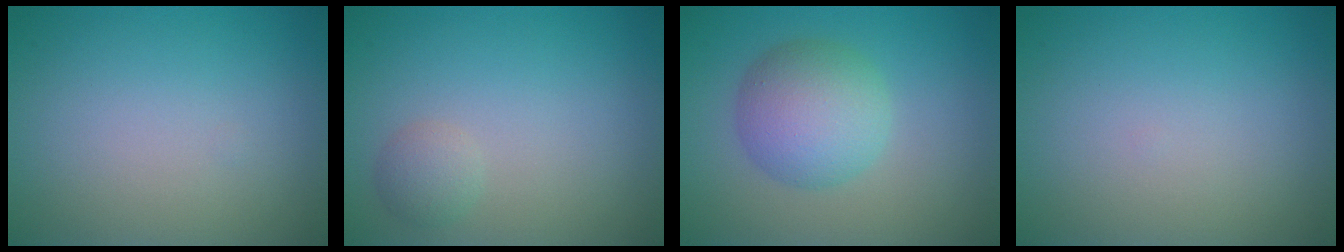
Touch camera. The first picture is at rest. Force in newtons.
{"total": 1.5, "press": 1.5, "slide": 0.1}
{"total": 5.4, "press": 5.4, "slide": 0.1}
{"total": 0.0}